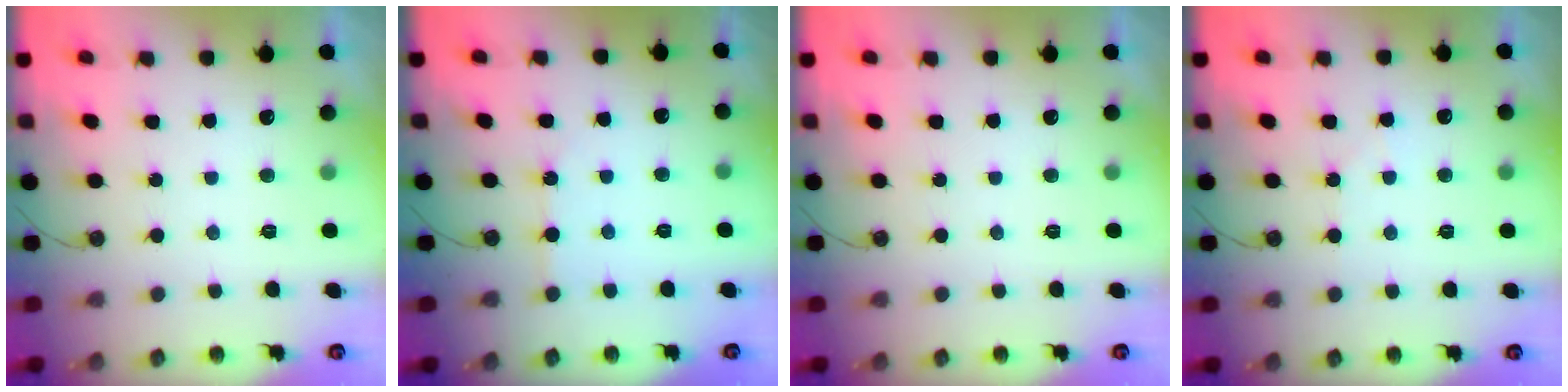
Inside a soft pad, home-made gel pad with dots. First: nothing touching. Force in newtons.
{"total": 2.6, "press": 2.5, "slide": 0.5}
{"total": 0.0}
{"total": 3.2, "press": 3.1, "slide": 0.6}